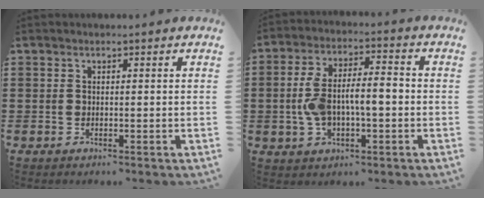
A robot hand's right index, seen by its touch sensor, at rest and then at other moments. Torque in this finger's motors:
{"motor_torque": [1.21, -0.93, 0.78, 0.21]}